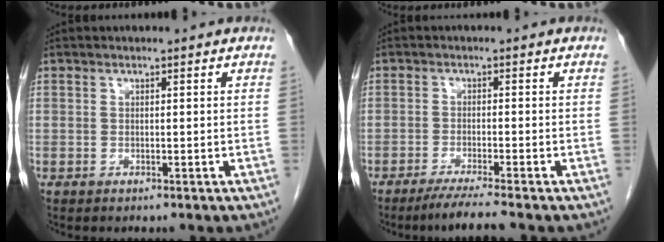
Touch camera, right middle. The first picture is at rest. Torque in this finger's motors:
{"motor_torque": [0.02, -0.02, 0.00, 0.01]}